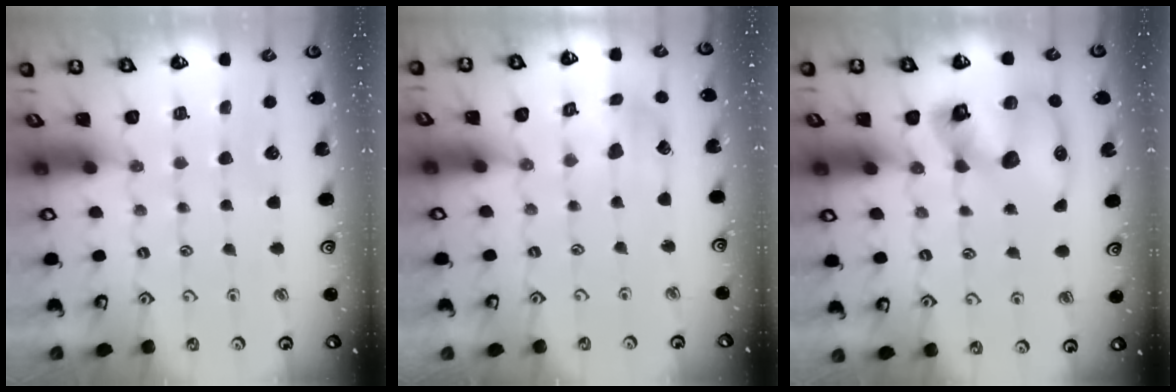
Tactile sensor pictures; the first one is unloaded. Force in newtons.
{"total": 5.0, "press": 4.9, "slide": 0.6}
{"total": 15.4, "press": 15.2, "slide": 2.4}